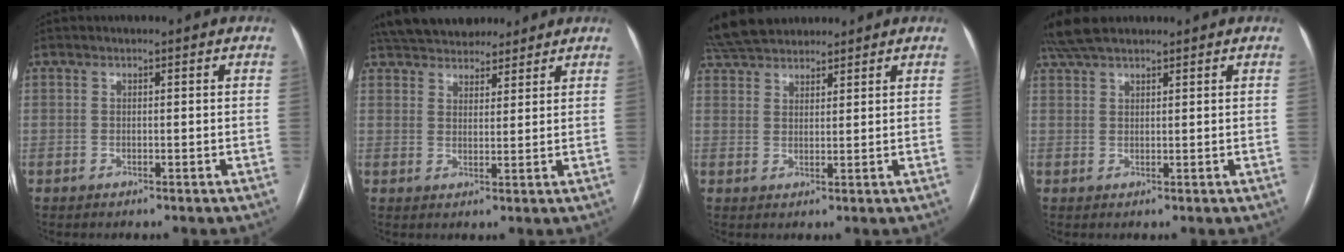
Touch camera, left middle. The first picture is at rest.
{"total": 13.4, "force": [11.7, 4.9, 4.4], "torque": [-0.075, 0.030, 0.180]}
{"total": 8.6, "force": [7.8, 2.7, 2.4], "torque": [-0.043, 0.035, 0.142]}
{"total": 5.6, "force": [4.8, 1.5, 2.5], "torque": [-0.053, 0.029, 0.094]}